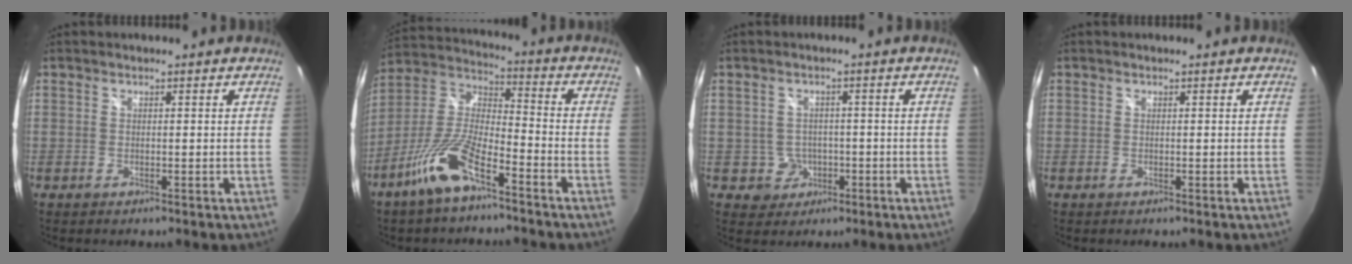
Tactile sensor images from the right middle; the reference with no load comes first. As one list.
[{"total": 12.9, "force": [-8.0, 3.8, 9.4], "torque": [-0.201, -0.003, -0.156]}, {"total": 4.3, "force": [-1.2, 4.1, 0.4], "torque": [-0.019, 0.010, -0.008]}, {"total": 0.0}]